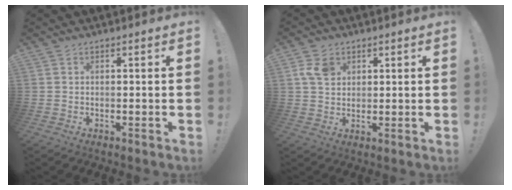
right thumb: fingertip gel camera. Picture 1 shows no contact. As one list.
[{"total": 6.4, "force": [2.6, 4.7, 3.4], "torque": [-0.058, -0.001, 0.049]}]